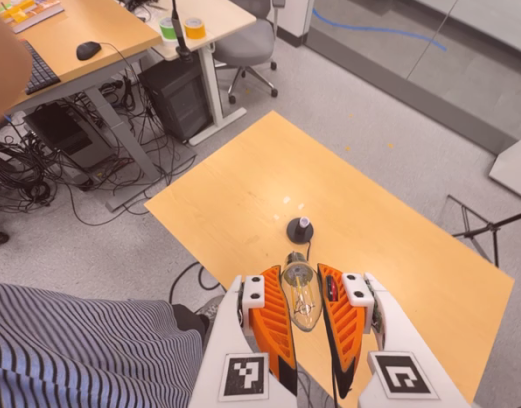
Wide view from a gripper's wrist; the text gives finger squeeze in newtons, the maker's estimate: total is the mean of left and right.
{"total": 22.2, "left": 25.5, "right": 18.9}